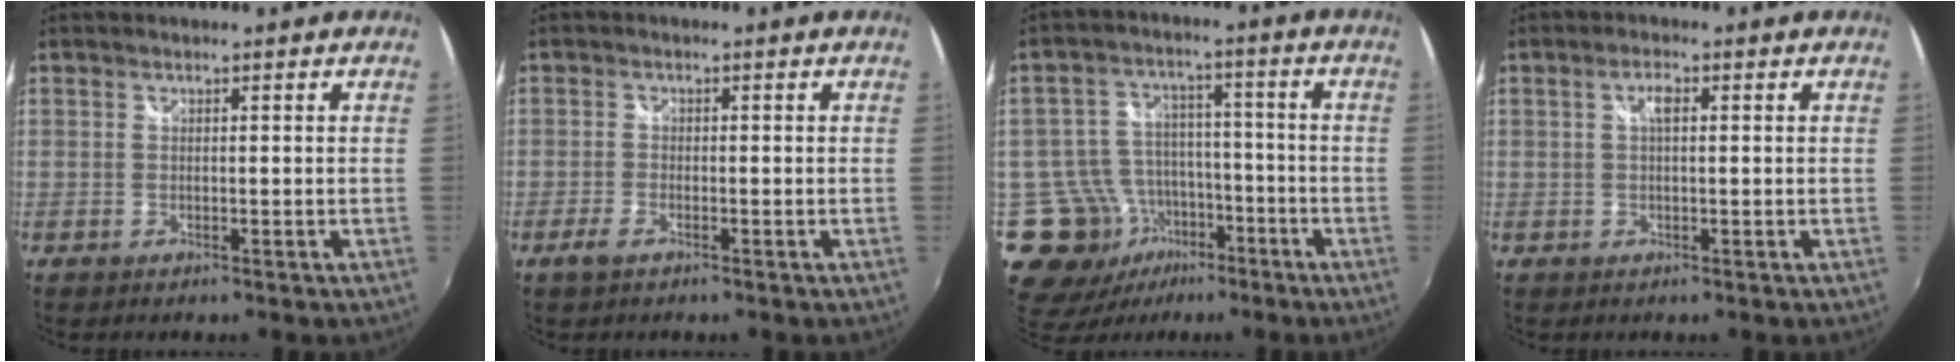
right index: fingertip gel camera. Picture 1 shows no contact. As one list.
[{"total": 2.4, "force": [-1.6, 0.9, 1.5], "torque": [-0.039, -0.003, -0.034]}, {"total": 13.6, "force": [-6.9, 10.6, 5.0], "torque": [-0.125, 0.016, -0.100]}, {"total": 2.2, "force": [0.5, 0.8, 2.0], "torque": [-0.037, 0.006, 0.005]}]